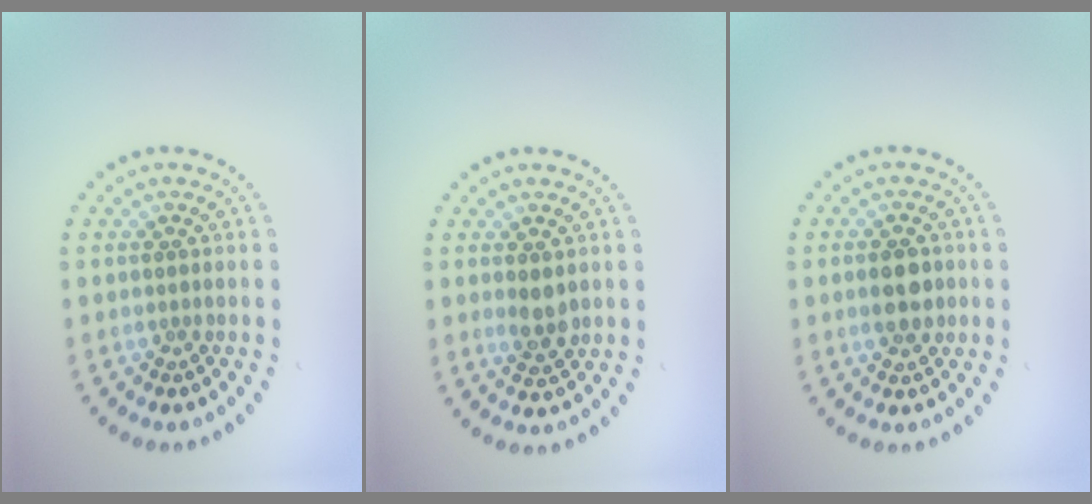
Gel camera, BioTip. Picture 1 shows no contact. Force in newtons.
{"total": 1.9, "press": 1.9, "slide": 0.4}
{"total": 3.4, "press": 3.4, "slide": 0.0}